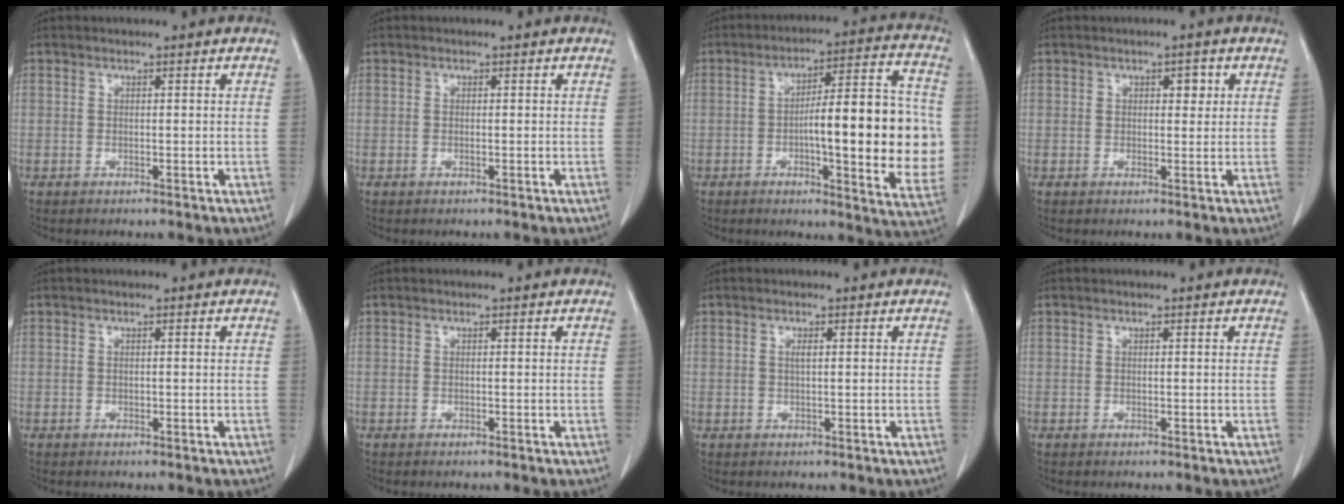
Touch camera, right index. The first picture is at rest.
{"total": 0.0}
{"total": 19.6, "force": [-1.6, 3.6, 19.2], "torque": [-0.234, 0.020, -0.016]}
{"total": 2.3, "force": [0.9, 1.3, 1.6], "torque": [-0.019, 0.004, 0.011]}
{"total": 0.0}
{"total": 0.0}
{"total": 0.9, "force": [0.2, 0.1, 0.8], "torque": [-0.018, 0.001, 0.004]}
{"total": 0.0}